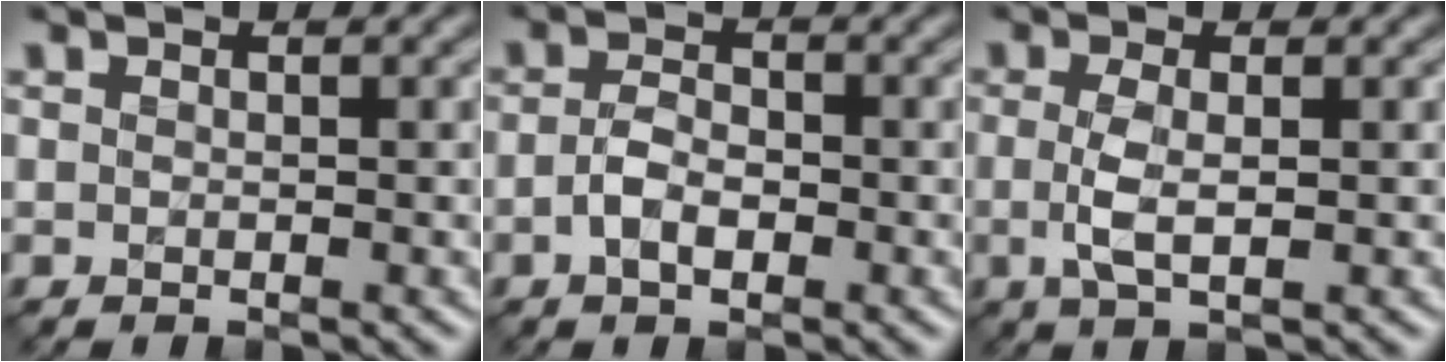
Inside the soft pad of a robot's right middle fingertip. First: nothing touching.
{"total": 2.5, "force": [-0.8, 1.4, 1.9], "torque": [-0.040, 0.000, -0.019]}
{"total": 2.7, "force": [-0.1, 0.9, 2.6], "torque": [-0.059, -0.003, -0.003]}